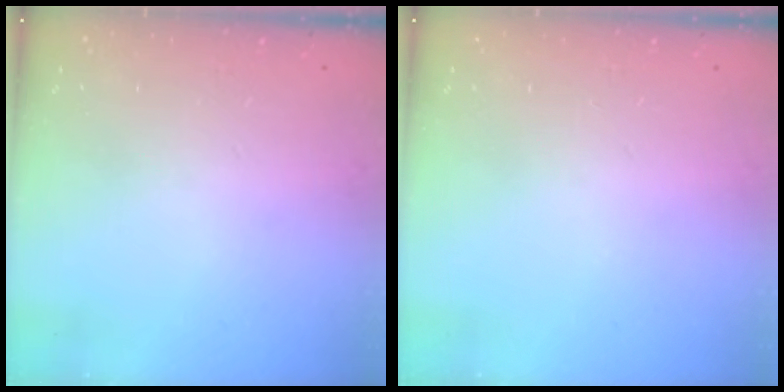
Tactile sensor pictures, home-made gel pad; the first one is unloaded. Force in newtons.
{"total": 0.0}